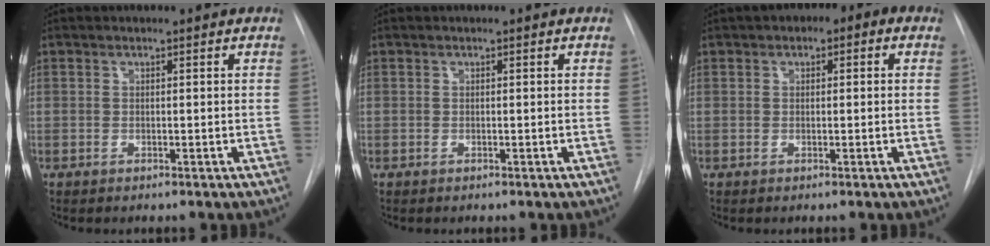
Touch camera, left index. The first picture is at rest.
{"total": 0.0}
{"total": 4.3, "force": [1.6, 2.2, 3.4], "torque": [-0.048, 0.028, 0.017]}